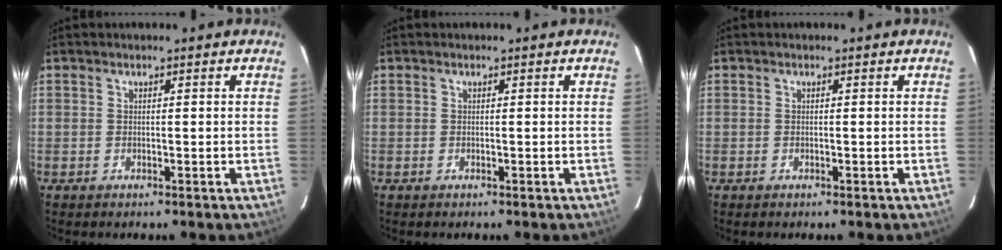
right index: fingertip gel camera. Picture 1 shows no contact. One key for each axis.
{"total": 0.0}
{"total": 0.0}